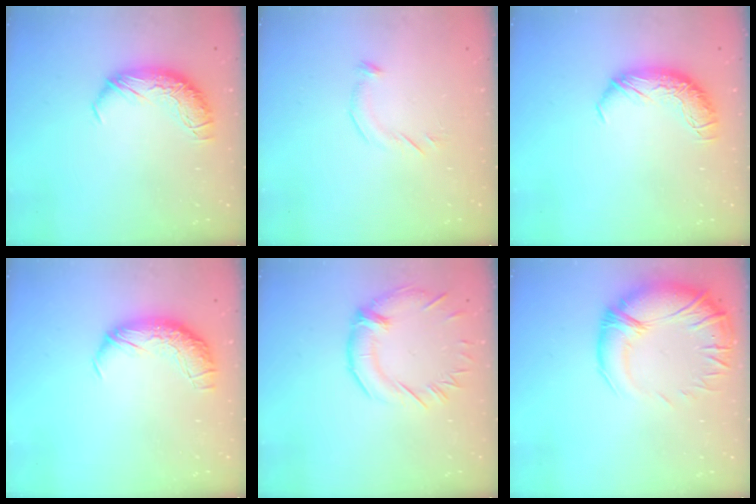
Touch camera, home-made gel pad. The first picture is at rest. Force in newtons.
{"total": 5.9, "press": 5.8, "slide": 1.2}
{"total": 0.0}
{"total": 2.5, "press": 1.2, "slide": 2.2}
{"total": 1.3, "press": 0.7, "slide": 1.1}
{"total": 6.5, "press": 4.8, "slide": 4.3}